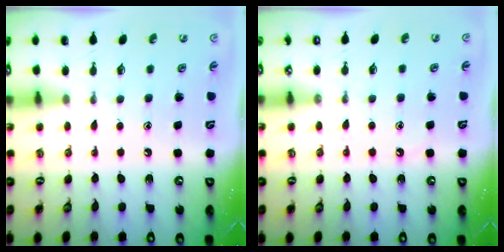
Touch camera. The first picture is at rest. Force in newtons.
{"total": 5.3, "press": 5.3, "slide": 0.6}